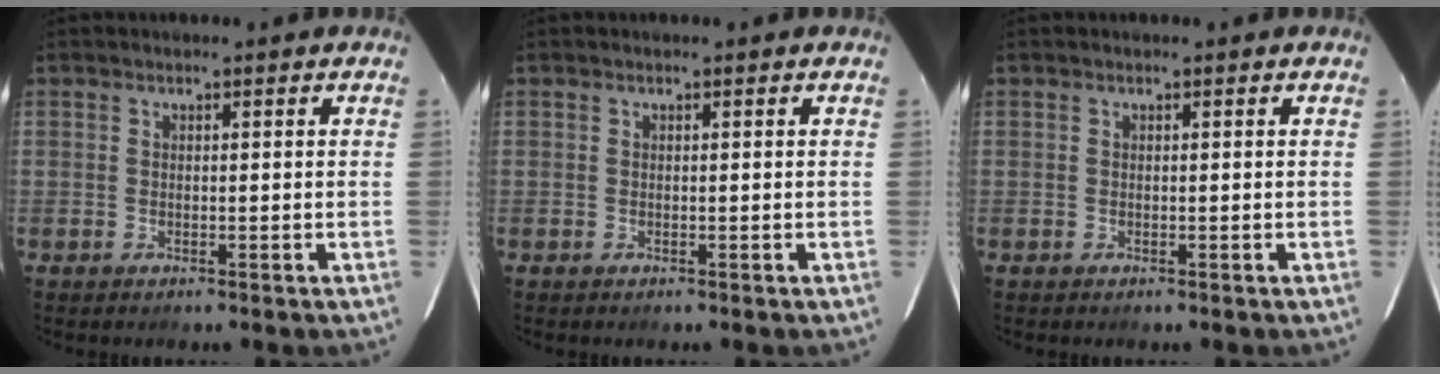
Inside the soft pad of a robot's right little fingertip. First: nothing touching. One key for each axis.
{"total": 0.0}
{"total": 0.0}